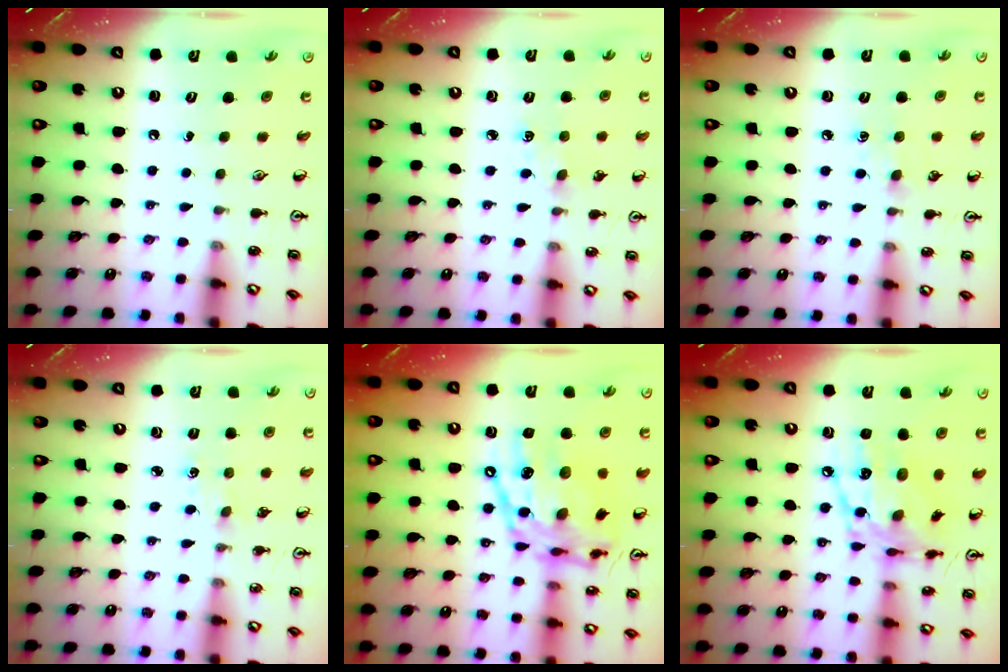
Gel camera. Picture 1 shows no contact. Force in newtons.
{"total": 3.7, "press": 3.7, "slide": 0.5}
{"total": 6.3, "press": 6.2, "slide": 0.7}
{"total": 0.8, "press": 0.8, "slide": 0.2}
{"total": 19.7, "press": 19.6, "slide": 1.7}
{"total": 14.8, "press": 14.8, "slide": 1.0}